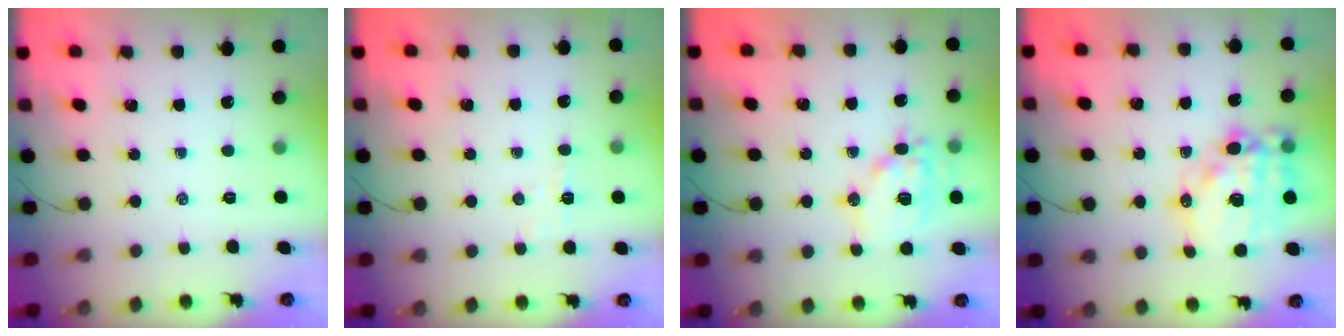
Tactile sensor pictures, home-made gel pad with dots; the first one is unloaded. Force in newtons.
{"total": 3.8, "press": 3.6, "slide": 1.2}
{"total": 13.3, "press": 13.2, "slide": 1.7}
{"total": 18.5, "press": 18.0, "slide": 4.4}